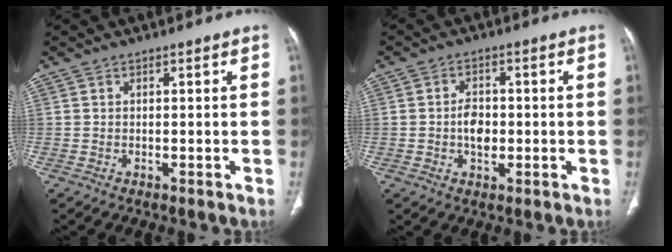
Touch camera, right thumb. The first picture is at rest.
{"total": 4.5, "force": [-0.5, 3.0, 3.4], "torque": [-0.049, 0.007, -0.011]}